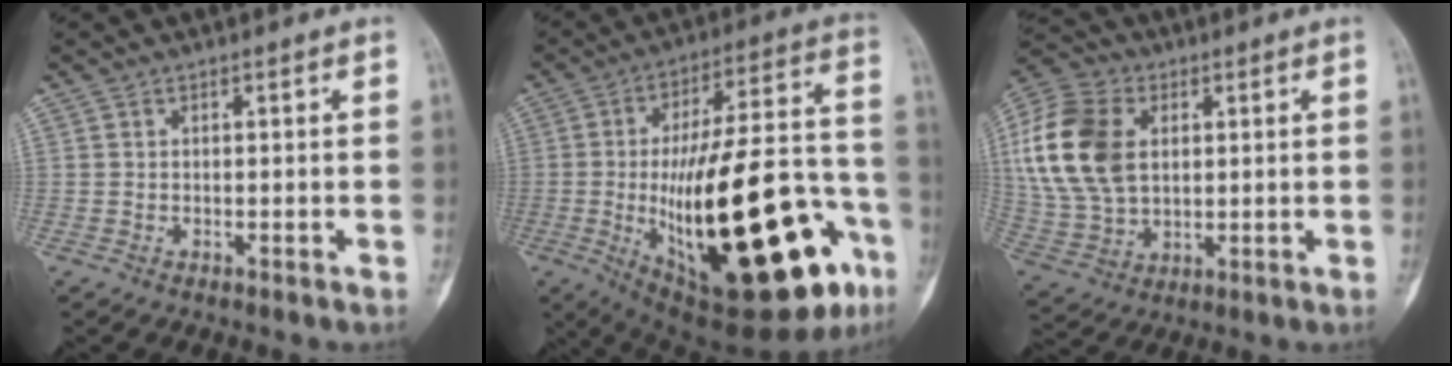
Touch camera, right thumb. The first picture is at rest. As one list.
[{"total": 37.2, "force": [-11.1, 13.2, 33.0], "torque": [-0.457, 0.026, -0.148]}, {"total": 18.2, "force": [3.7, 12.4, 12.9], "torque": [-0.261, 0.002, 0.072]}]